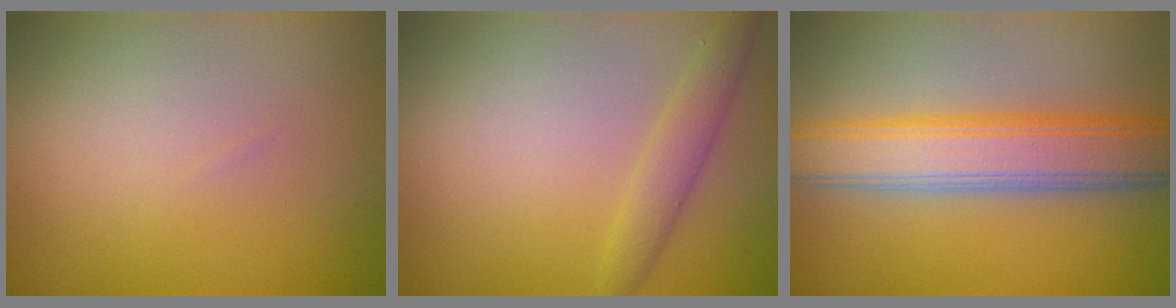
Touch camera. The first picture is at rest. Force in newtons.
{"total": 2.2, "press": 2.2, "slide": 0.0}
{"total": 7.0, "press": 7.0, "slide": 0.3}